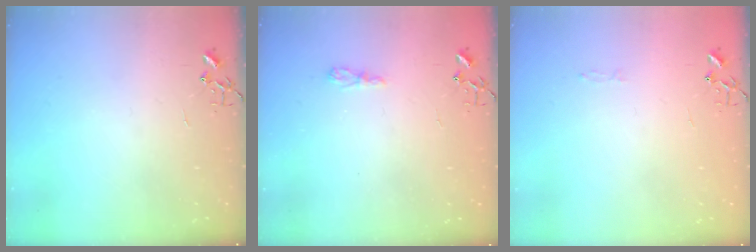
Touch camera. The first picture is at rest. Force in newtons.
{"total": 3.8, "press": 3.8, "slide": 0.5}
{"total": 2.6, "press": 2.6, "slide": 0.3}